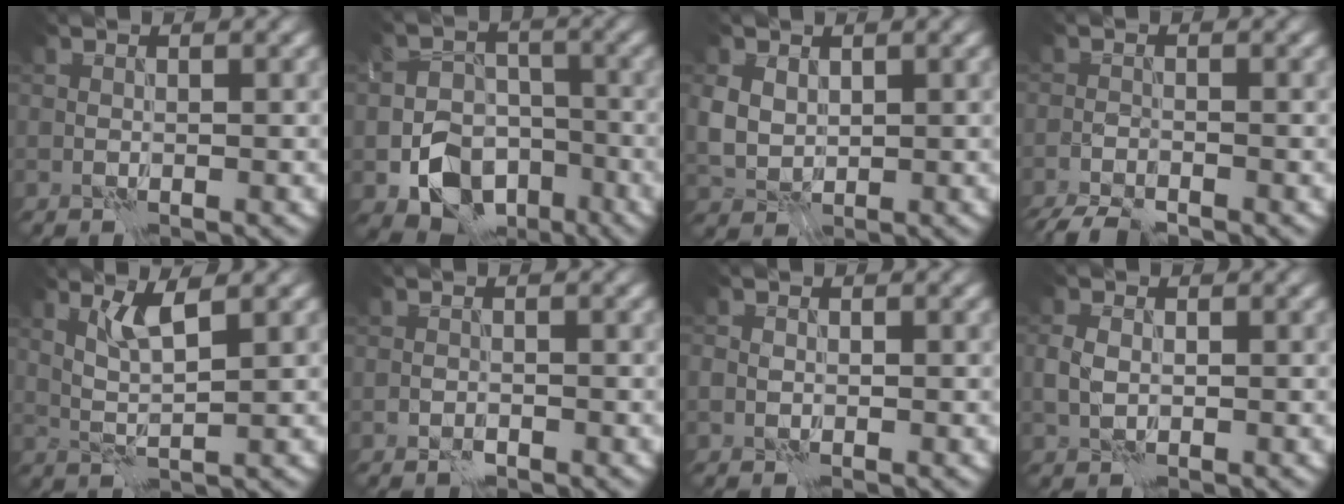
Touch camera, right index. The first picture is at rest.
{"total": 8.4, "force": [-4.4, 6.1, 3.9], "torque": [-0.038, -0.007, -0.077]}
{"total": 2.8, "force": [1.0, 2.1, 1.4], "torque": [-0.039, -0.001, 0.021]}
{"total": 3.3, "force": [-3.1, 0.5, 1.2], "torque": [-0.023, -0.008, -0.062]}
{"total": 2.6, "force": [1.5, 0.2, 2.2], "torque": [-0.050, -0.002, 0.033]}
{"total": 1.0, "force": [-0.8, 0.5, 0.4], "torque": [-0.005, 0.003, -0.015]}
{"total": 0.5, "force": [0.0, 0.5, 0.1], "torque": [0.000, -0.002, -0.001]}
{"total": 1.6, "force": [0.0, 1.2, 1.0], "torque": [-0.025, 0.003, 0.000]}